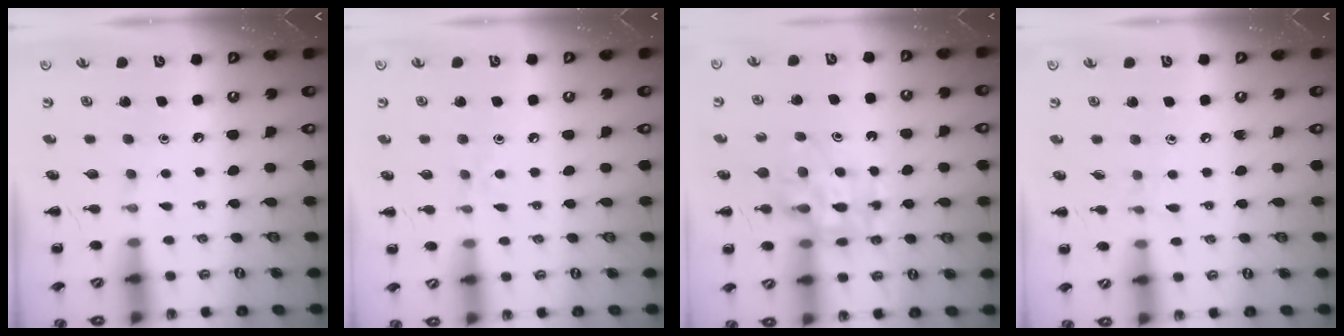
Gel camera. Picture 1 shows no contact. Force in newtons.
{"total": 3.1, "press": 2.9, "slide": 1.1}
{"total": 12.3, "press": 11.9, "slide": 3.2}
{"total": 3.5, "press": 3.2, "slide": 1.3}